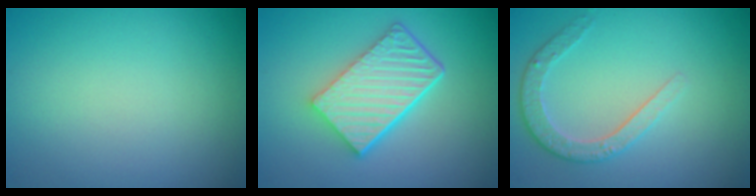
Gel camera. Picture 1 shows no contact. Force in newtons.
{"total": 6.1, "press": 4.4, "slide": 4.1}
{"total": 2.6, "press": 2.5, "slide": 1.0}